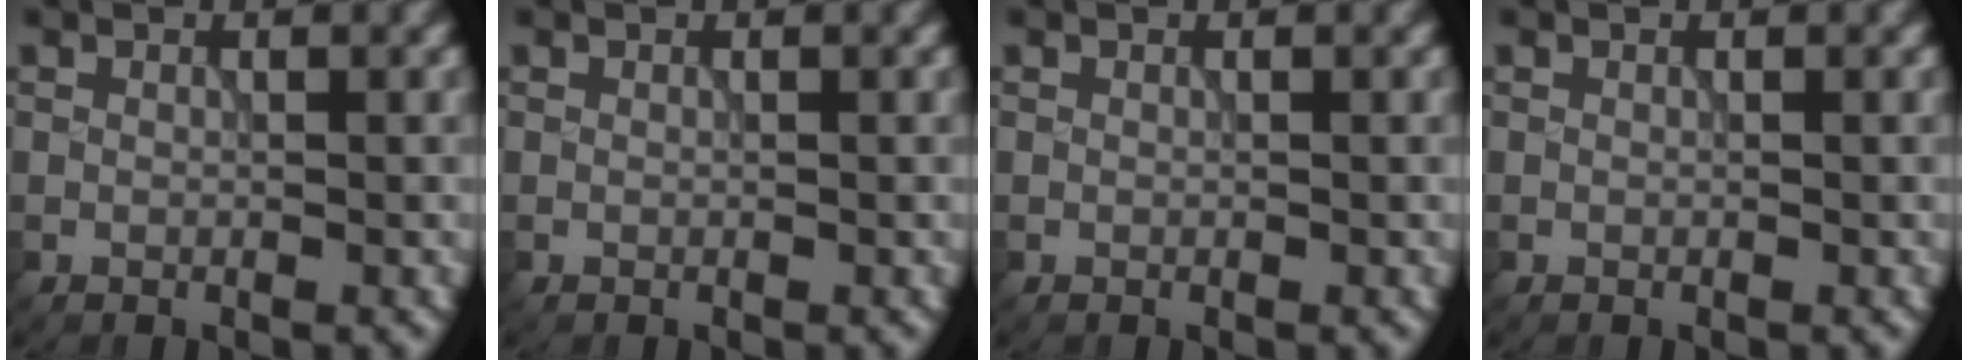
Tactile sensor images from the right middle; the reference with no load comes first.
{"total": 0.0}
{"total": 0.0}
{"total": 0.0}